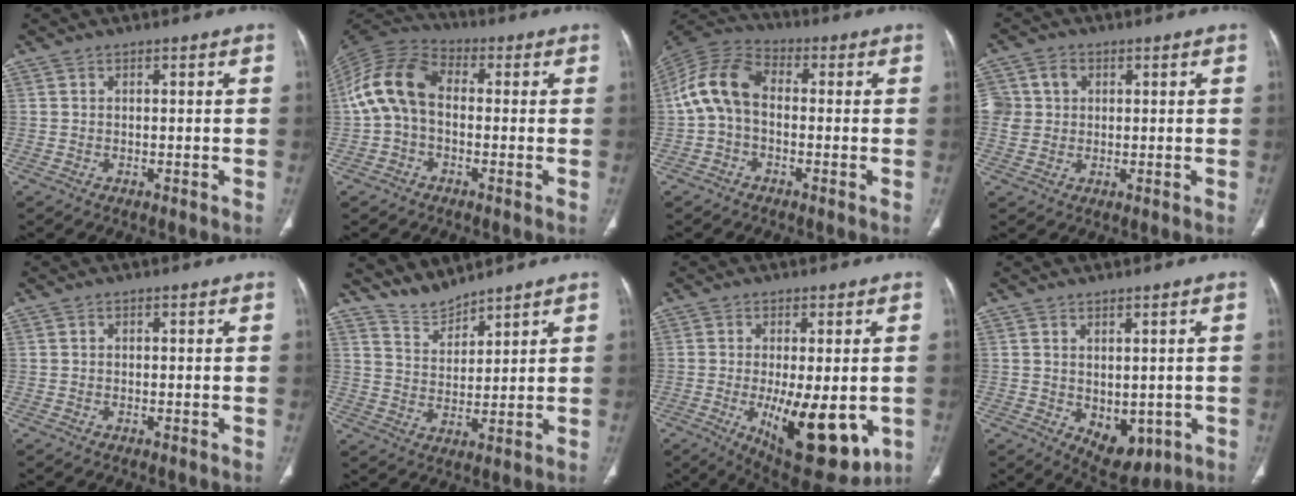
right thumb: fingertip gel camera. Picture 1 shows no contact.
{"total": 11.4, "force": [-0.2, 7.7, 8.4], "torque": [-0.164, 0.032, -0.017]}
{"total": 10.3, "force": [-0.4, 6.9, 7.7], "torque": [-0.149, 0.030, -0.022]}
{"total": 7.3, "force": [1.4, 6.4, 3.0], "torque": [-0.056, 0.014, 0.030]}
{"total": 0.0}
{"total": 5.3, "force": [5.3, 0.7, 0.3], "torque": [-0.002, -0.037, 0.115]}
{"total": 16.3, "force": [-3.8, 6.4, 14.4], "torque": [-0.203, -0.025, -0.036]}
{"total": 7.3, "force": [-1.4, 4.5, 5.6], "torque": [-0.052, -0.005, 0.004]}